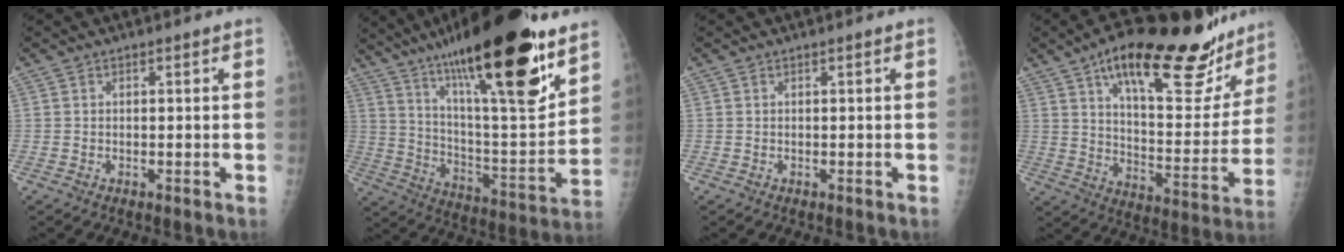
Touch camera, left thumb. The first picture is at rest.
{"total": 29.7, "force": [18.5, 6.7, 22.2], "torque": [-0.338, -0.066, 0.308]}
{"total": 0.0}
{"total": 28.6, "force": [18.9, 10.2, 18.9], "torque": [-0.235, -0.060, 0.276]}